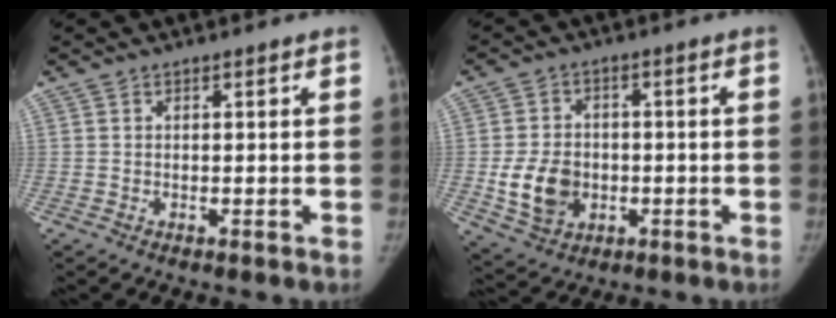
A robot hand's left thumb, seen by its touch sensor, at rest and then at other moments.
{"total": 9.4, "force": [-1.6, 7.4, 5.5], "torque": [-0.076, 0.003, -0.019]}